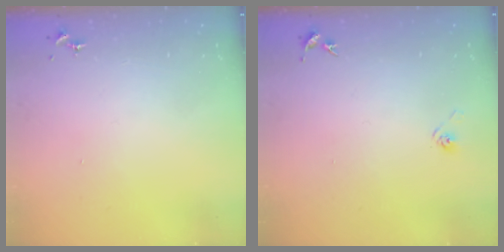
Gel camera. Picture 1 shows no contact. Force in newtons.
{"total": 2.9, "press": 2.6, "slide": 1.4}